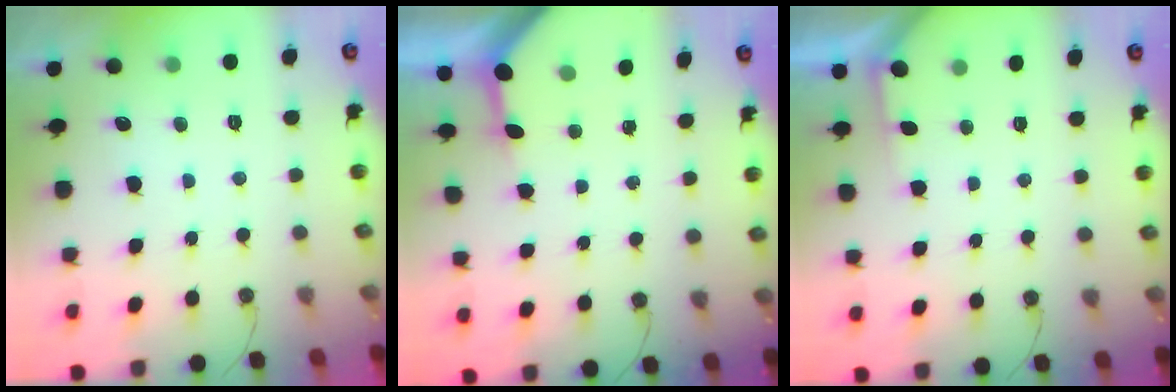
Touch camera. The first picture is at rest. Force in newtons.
{"total": 3.3, "press": 3.3, "slide": 0.3}
{"total": 1.7, "press": 1.6, "slide": 0.2}